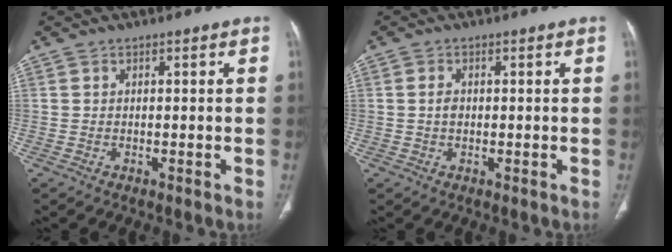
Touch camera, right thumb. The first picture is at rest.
{"total": 1.8, "force": [0.1, 1.3, 1.3], "torque": [-0.024, 0.003, 0.001]}